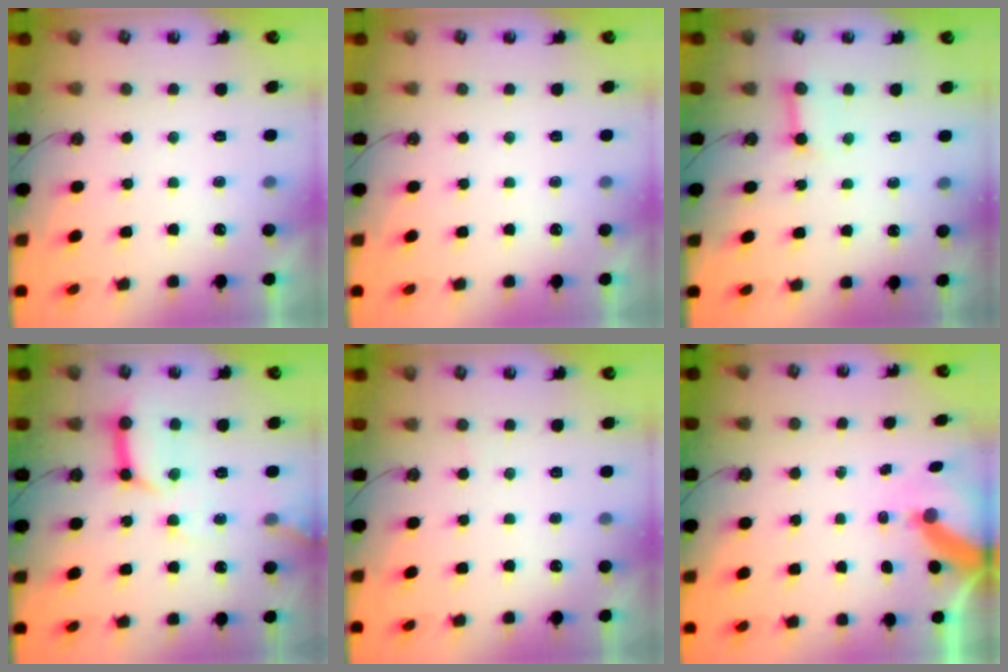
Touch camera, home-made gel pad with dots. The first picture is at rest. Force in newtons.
{"total": 0.0}
{"total": 4.8, "press": 4.8, "slide": 0.6}
{"total": 12.8, "press": 12.7, "slide": 1.2}
{"total": 2.5, "press": 2.5, "slide": 0.3}
{"total": 7.3, "press": 7.3, "slide": 1.0}